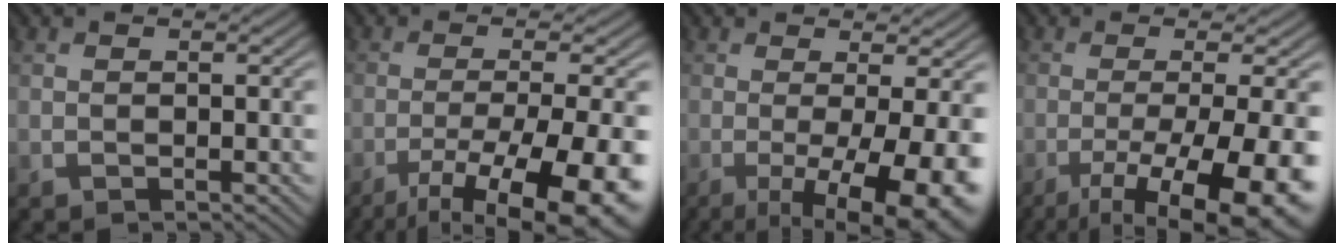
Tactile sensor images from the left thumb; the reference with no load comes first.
{"total": 14.2, "force": [-7.8, 3.4, 11.3], "torque": [-0.188, -0.020, -0.109]}
{"total": 11.7, "force": [-2.7, 3.0, 11.0], "torque": [-0.138, -0.001, -0.032]}
{"total": 14.0, "force": [-6.3, 3.4, 12.0], "torque": [-0.181, -0.012, -0.086]}